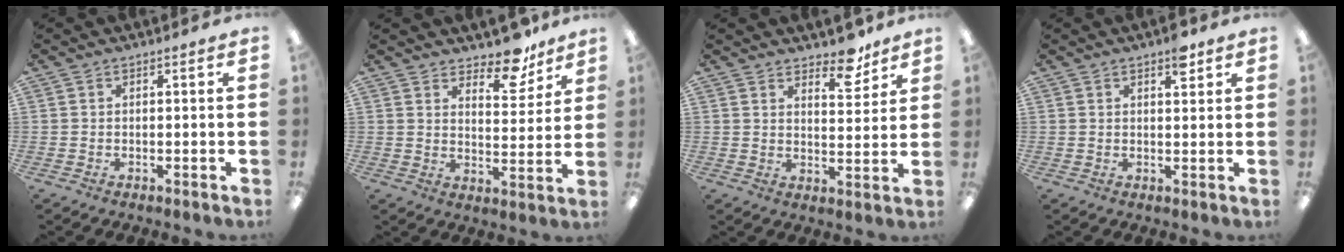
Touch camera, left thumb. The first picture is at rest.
{"total": 9.8, "force": [8.2, 3.7, 3.7], "torque": [-0.035, -0.059, 0.144]}
{"total": 7.9, "force": [6.4, 3.2, 3.4], "torque": [-0.027, -0.042, 0.108]}
{"total": 3.8, "force": [2.6, 1.4, 2.4], "torque": [-0.020, -0.011, 0.038]}